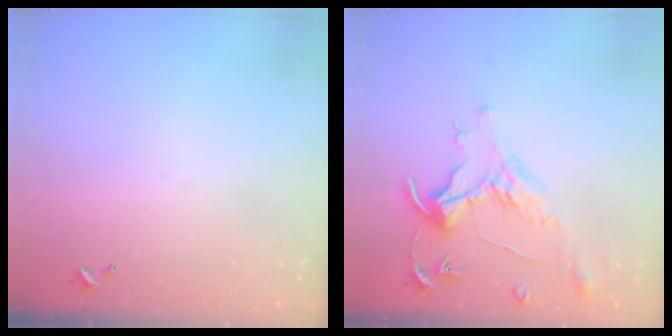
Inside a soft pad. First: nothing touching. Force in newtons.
{"total": 1.6, "press": 1.4, "slide": 0.7}